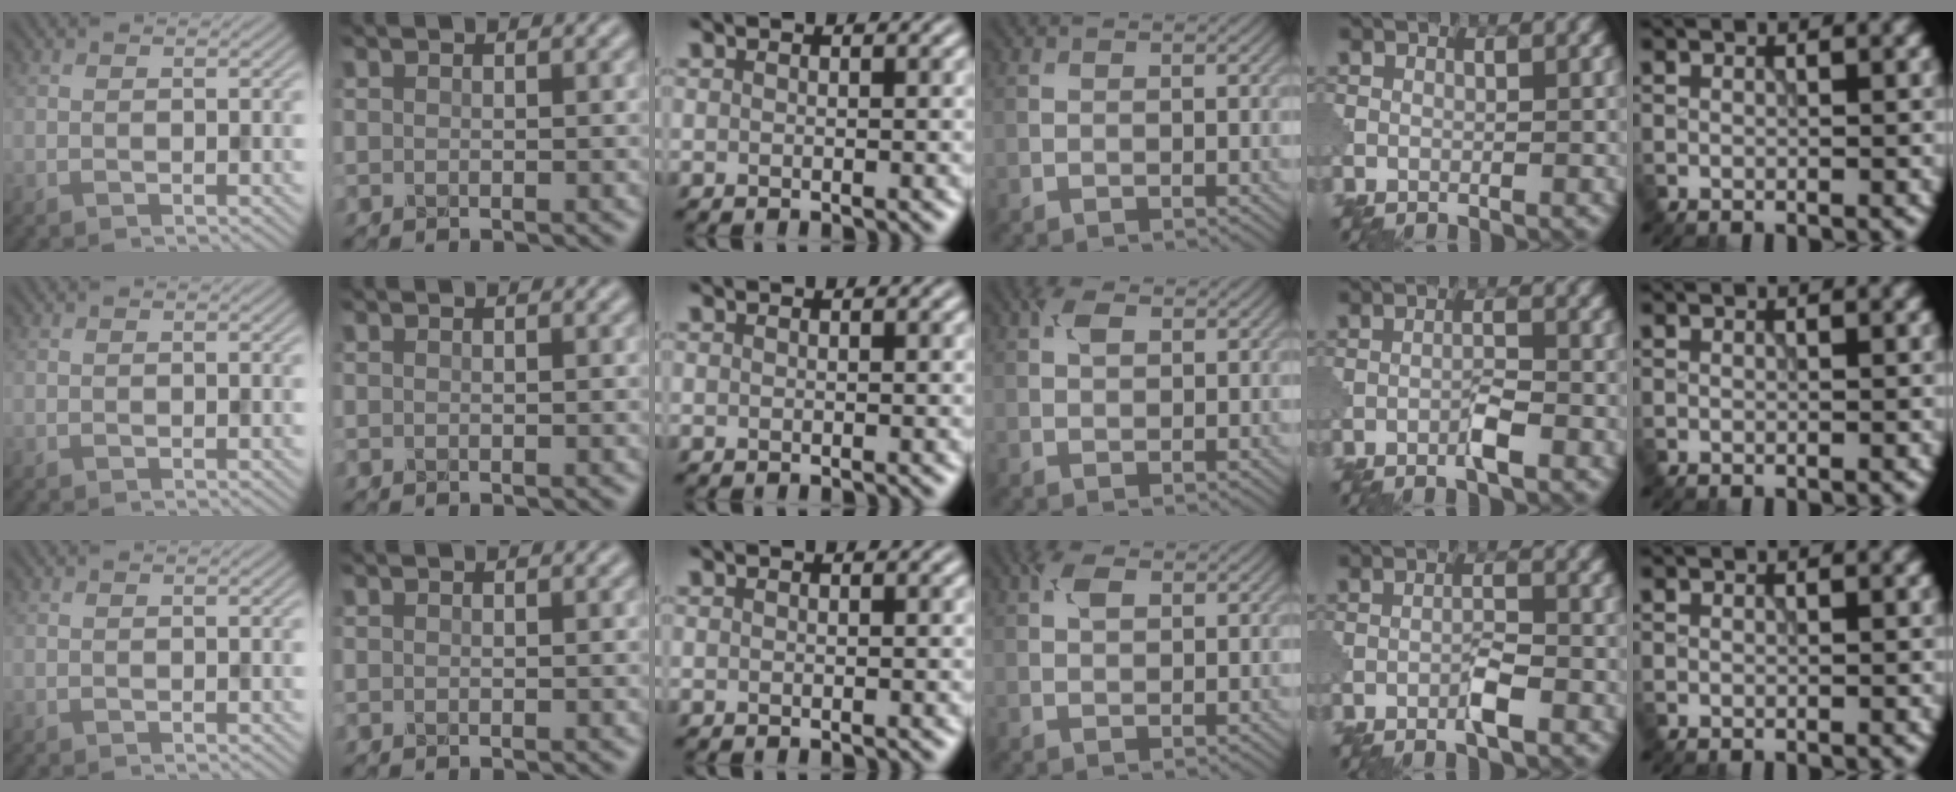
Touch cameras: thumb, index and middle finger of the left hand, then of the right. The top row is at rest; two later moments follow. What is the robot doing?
{"motion": "assemble", "object": "puzzle pieces"}